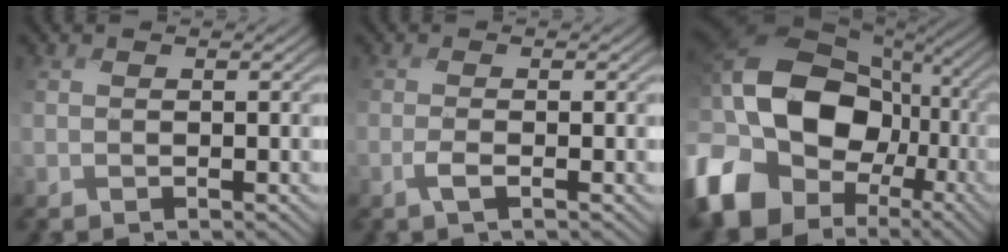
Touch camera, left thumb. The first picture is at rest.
{"total": 1.4, "force": [-0.8, 0.1, 1.2], "torque": [-0.030, 0.003, -0.019]}
{"total": 20.4, "force": [-2.4, 15.4, 13.2], "torque": [-0.322, -0.004, -0.051]}